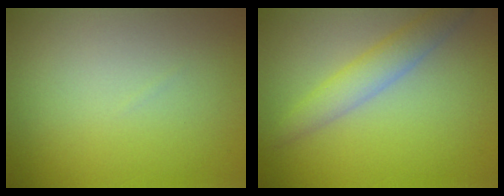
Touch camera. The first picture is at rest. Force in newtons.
{"total": 3.0, "press": 3.0, "slide": 0.1}